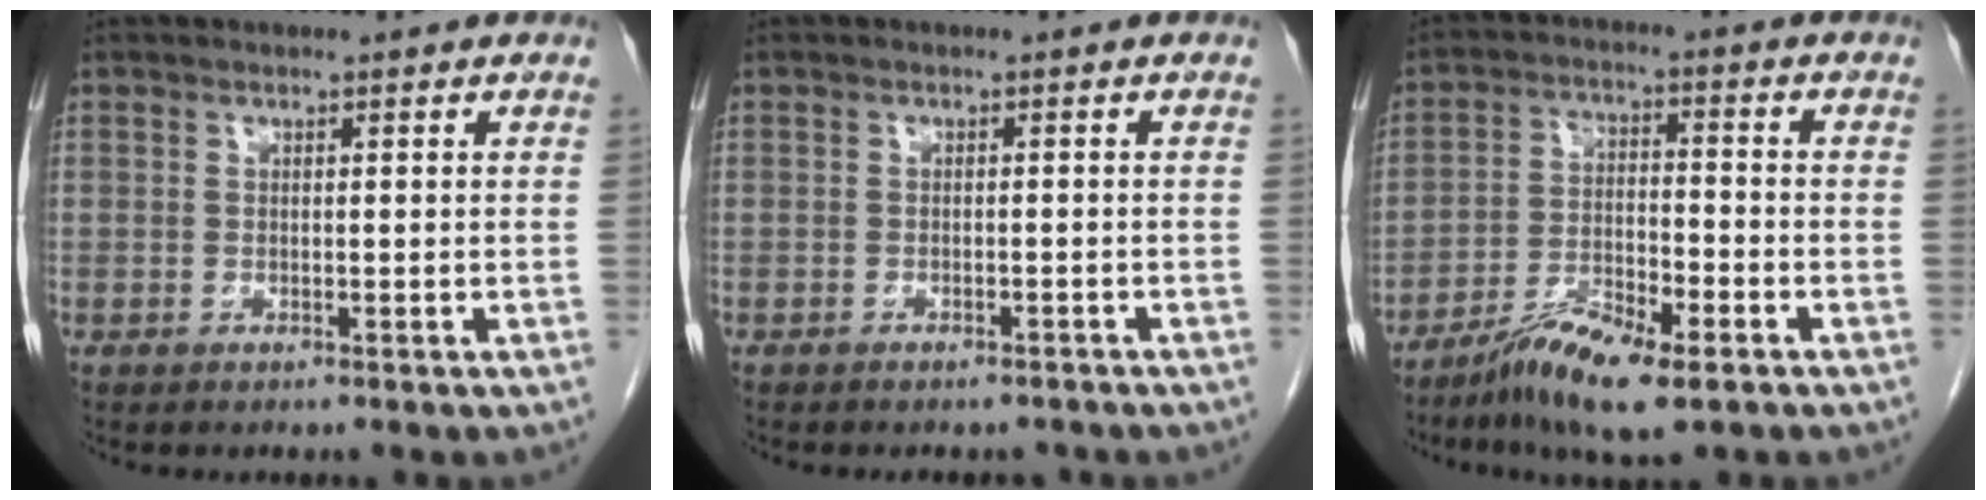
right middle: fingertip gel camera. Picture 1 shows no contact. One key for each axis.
{"total": 4.4, "fx": -4.0, "fy": 1.6, "fz": 1.0, "tx": -0.012, "ty": 0.003, "tz": -0.044}
{"total": 10.2, "fx": -6.7, "fy": 2.0, "fz": 7.4, "tx": -0.138, "ty": -0.017, "tz": -0.118}